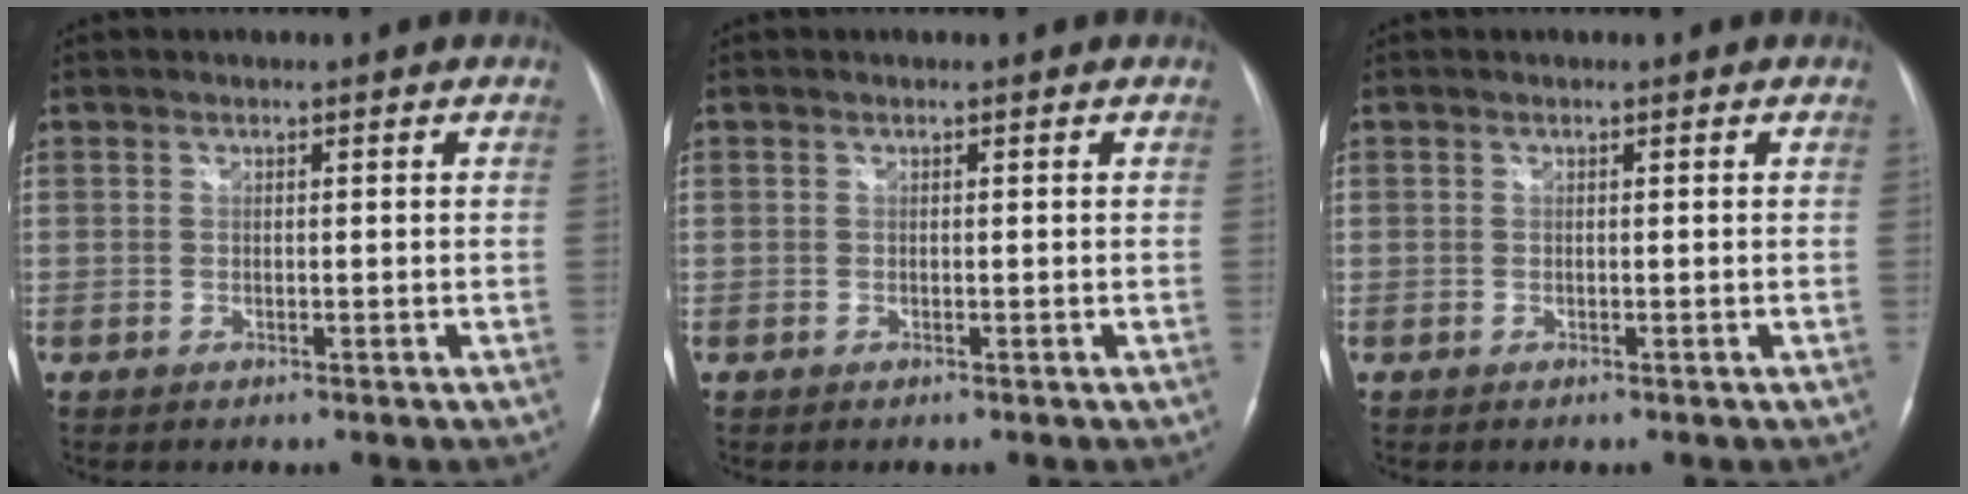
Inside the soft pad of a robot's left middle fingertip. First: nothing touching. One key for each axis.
{"total": 0.0}
{"total": 0.0}